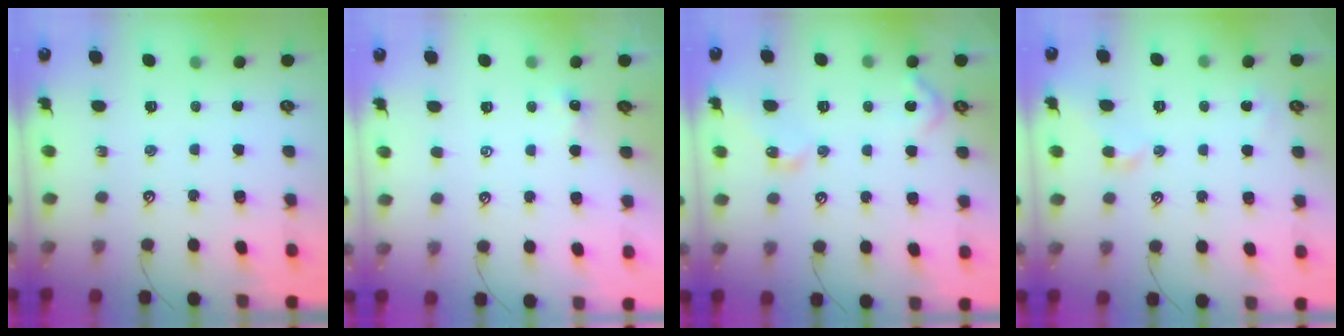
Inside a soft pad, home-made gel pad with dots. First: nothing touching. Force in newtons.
{"total": 2.0, "press": 2.0, "slide": 0.2}
{"total": 6.2, "press": 6.2, "slide": 0.8}
{"total": 1.7, "press": 1.6, "slide": 0.6}